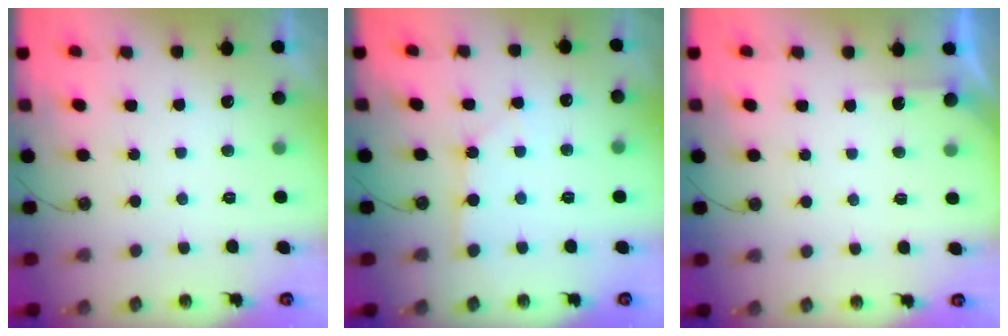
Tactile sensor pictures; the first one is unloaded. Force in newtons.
{"total": 2.4, "press": 2.4, "slide": 0.4}
{"total": 1.7, "press": 1.7, "slide": 0.3}